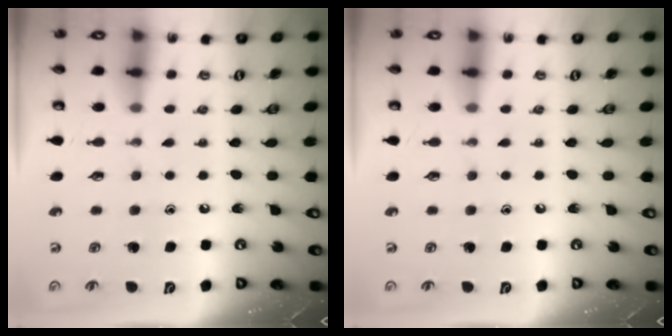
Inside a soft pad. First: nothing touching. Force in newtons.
{"total": 0.0}